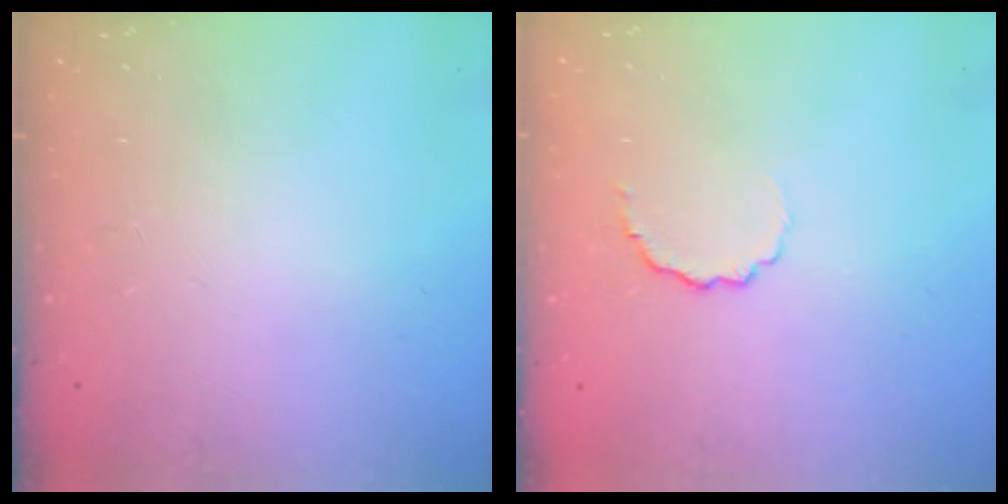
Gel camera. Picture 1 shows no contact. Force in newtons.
{"total": 4.2, "press": 4.0, "slide": 1.3}